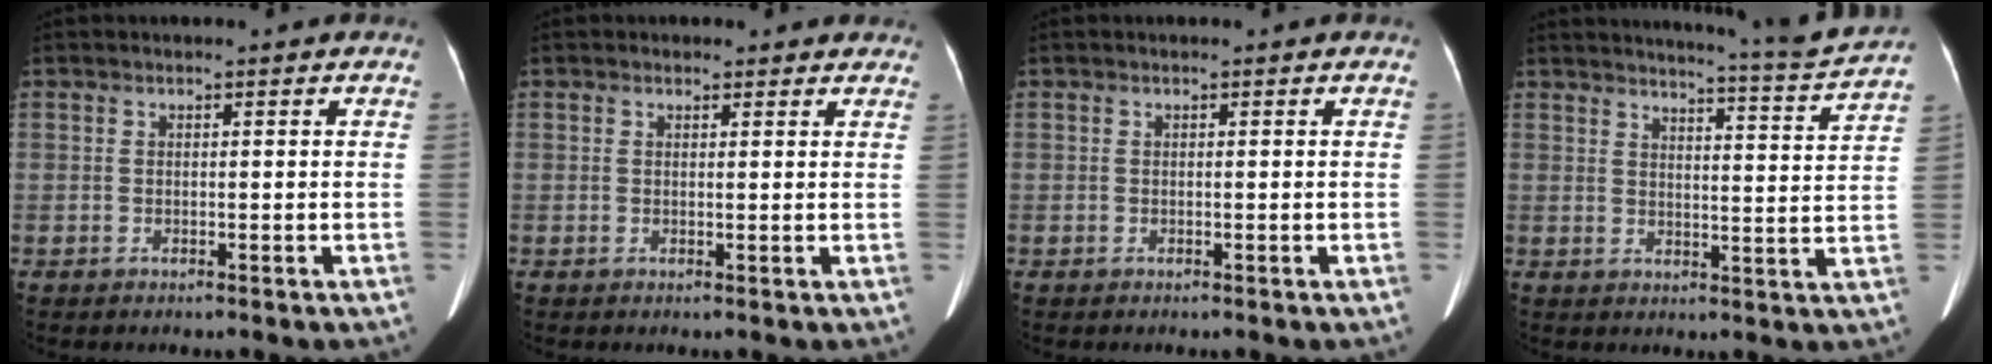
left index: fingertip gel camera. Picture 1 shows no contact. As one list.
[{"total": 2.6, "force": [2.2, 1.3, 0.5], "torque": [0.002, 0.004, 0.015]}, {"total": 0.0}, {"total": 10.9, "force": [10.5, -2.0, 2.3], "torque": [-0.047, -0.044, 0.134]}]